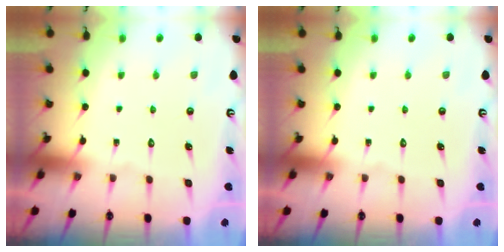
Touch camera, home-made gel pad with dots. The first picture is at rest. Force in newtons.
{"total": 0.0}